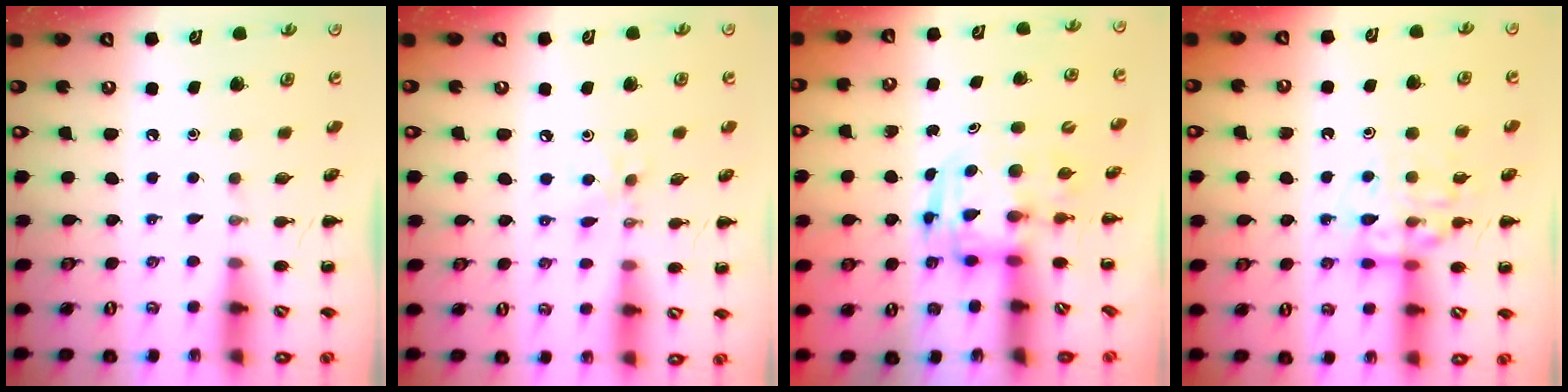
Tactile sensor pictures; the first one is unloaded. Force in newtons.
{"total": 3.8, "press": 3.6, "slide": 1.3}
{"total": 3.4, "press": 3.3, "slide": 0.7}
{"total": 11.9, "press": 11.8, "slide": 1.7}